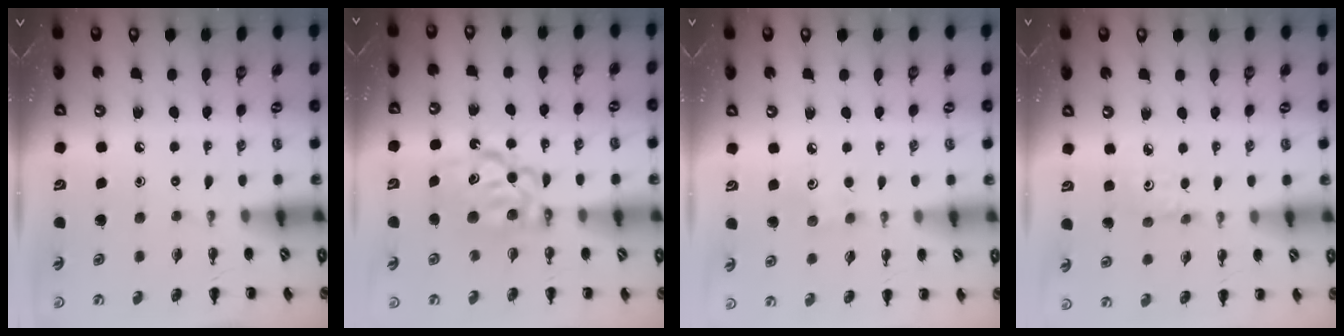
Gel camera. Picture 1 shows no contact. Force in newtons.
{"total": 8.1, "press": 8.0, "slide": 1.2}
{"total": 4.3, "press": 4.1, "slide": 1.1}
{"total": 3.8, "press": 3.7, "slide": 0.9}